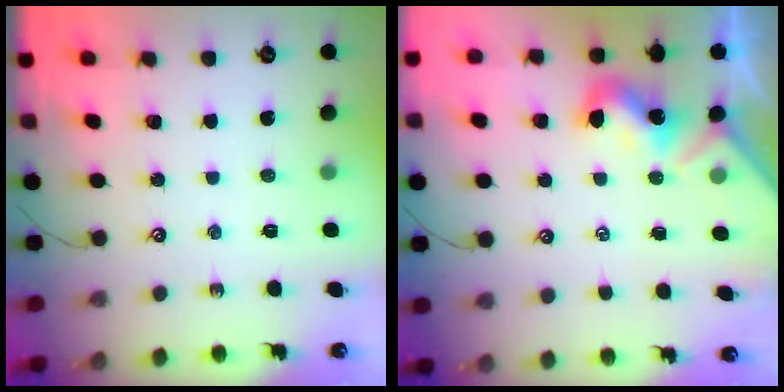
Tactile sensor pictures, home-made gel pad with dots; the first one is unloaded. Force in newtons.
{"total": 1.8, "press": 1.7, "slide": 0.3}